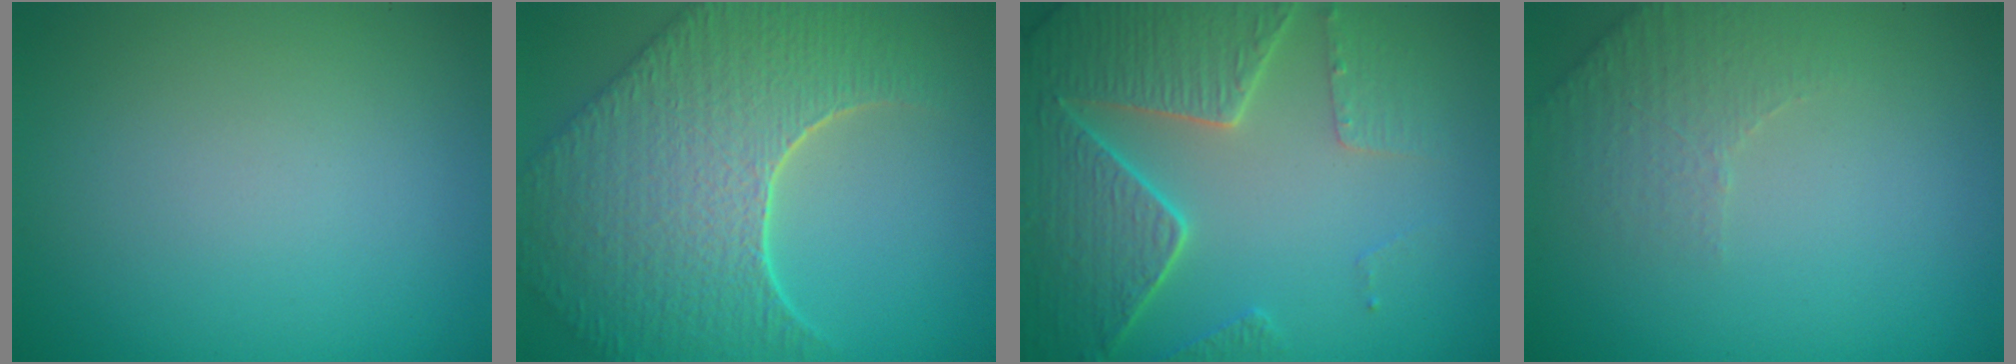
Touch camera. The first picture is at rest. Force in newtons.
{"total": 9.5, "press": 6.8, "slide": 6.7}
{"total": 6.4, "press": 5.2, "slide": 3.8}
{"total": 2.3, "press": 2.3, "slide": 0.6}